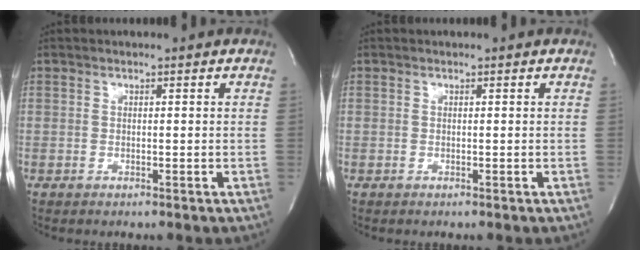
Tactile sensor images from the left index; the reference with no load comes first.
{"total": 0.0}